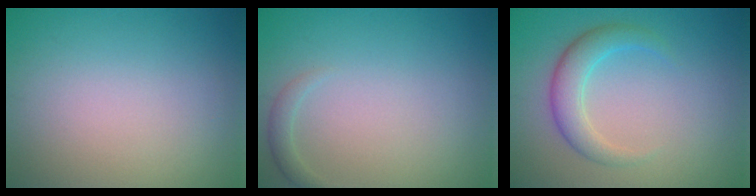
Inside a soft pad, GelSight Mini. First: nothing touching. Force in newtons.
{"total": 1.1, "press": 1.1, "slide": 0.0}
{"total": 3.3, "press": 3.3, "slide": 0.2}